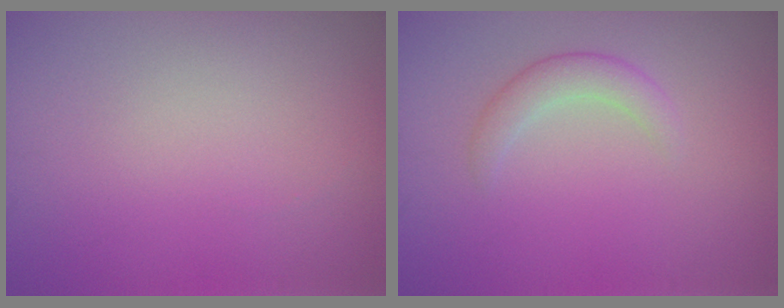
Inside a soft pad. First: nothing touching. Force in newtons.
{"total": 2.0, "press": 2.0, "slide": 0.1}